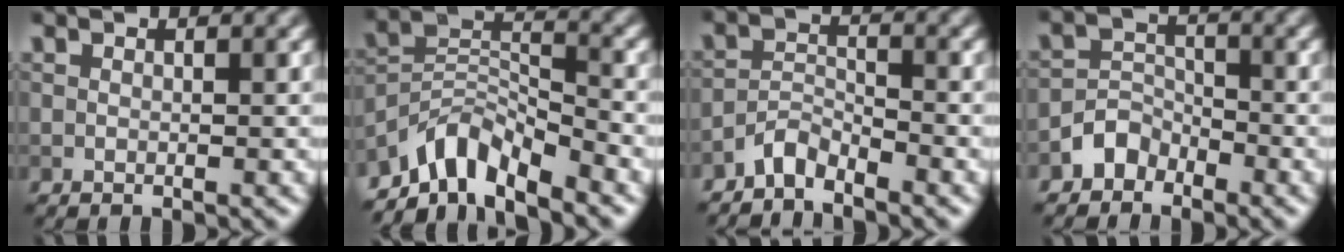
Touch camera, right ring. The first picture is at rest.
{"total": 6.0, "force": [-5.0, 2.1, 2.6], "torque": [-0.033, 0.000, -0.105]}
{"total": 2.4, "force": [-2.3, 0.5, 0.7], "torque": [-0.014, 0.009, -0.051]}
{"total": 2.4, "force": [-1.8, 1.5, 0.4], "torque": [-0.001, 0.013, -0.038]}